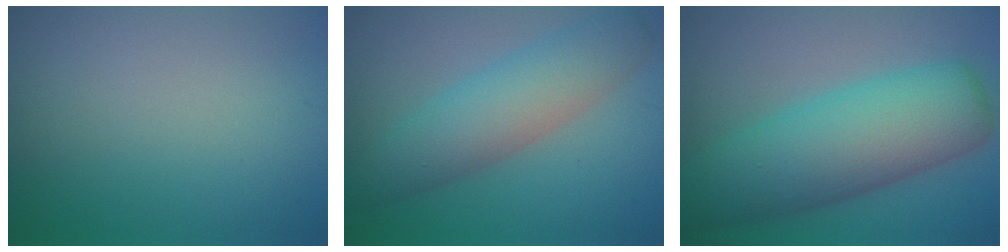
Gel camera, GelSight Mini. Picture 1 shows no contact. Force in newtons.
{"total": 5.8, "press": 5.8, "slide": 0.1}
{"total": 10.0, "press": 10.0, "slide": 0.2}